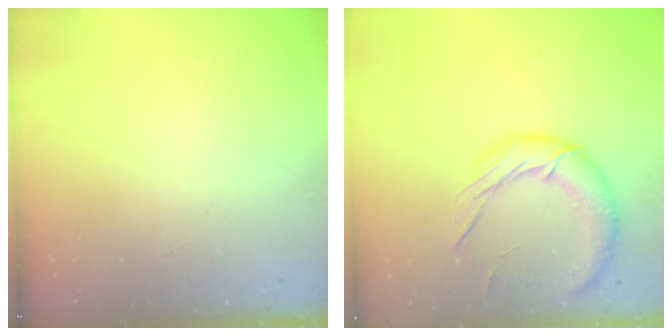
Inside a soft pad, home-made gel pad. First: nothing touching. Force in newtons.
{"total": 15.6, "press": 15.4, "slide": 2.7}